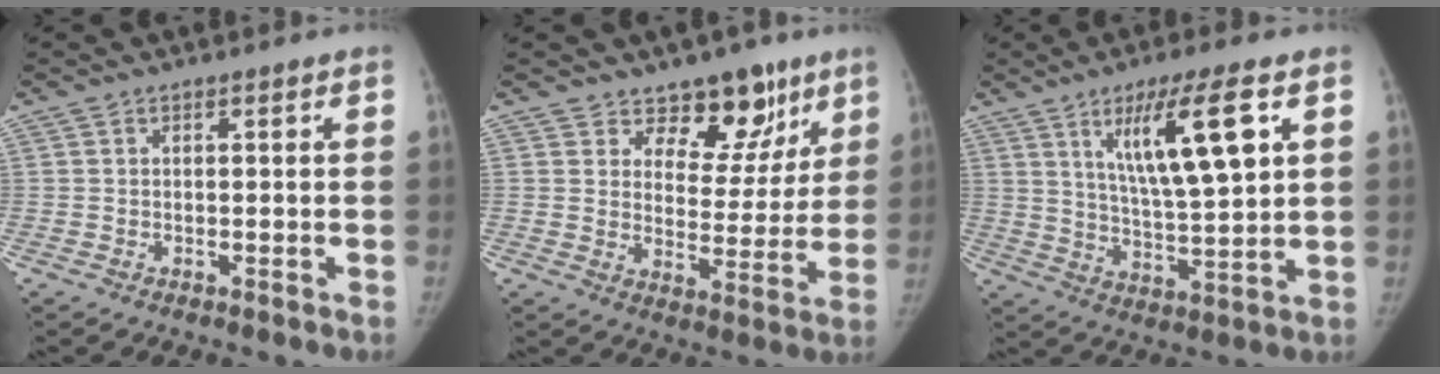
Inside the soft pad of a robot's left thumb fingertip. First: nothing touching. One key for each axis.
{"total": 11.7, "fx": 7.9, "fy": 7.1, "fz": 4.8, "tx": -0.002, "ty": -0.041, "tz": 0.116}
{"total": 14.3, "fx": 5.7, "fy": 2.7, "fz": 12.9, "tx": -0.220, "ty": -0.027, "tz": 0.105}